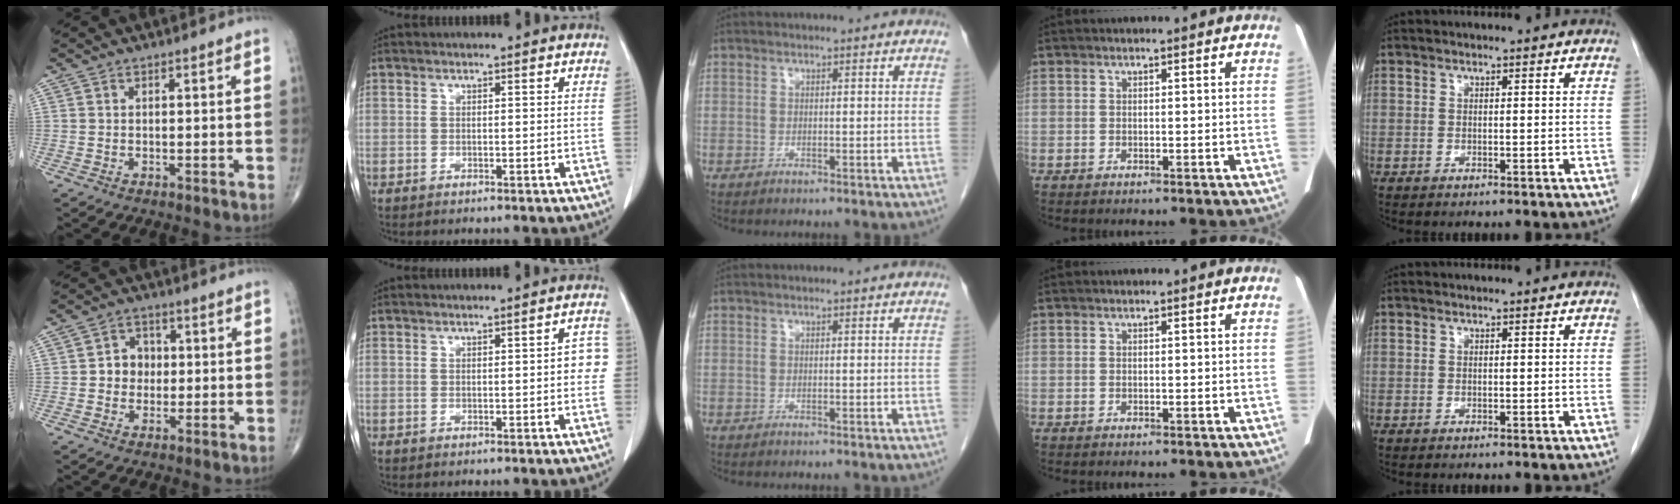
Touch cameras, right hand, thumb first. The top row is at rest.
{"thumb": {"total": 5.2, "force": [0.1, 4.6, 2.5], "torque": [-0.009, 0.011, -0.006]}, "index": {"total": 3.1, "force": [-0.1, 1.0, 2.9], "torque": [-0.021, 0.007, -0.005]}}